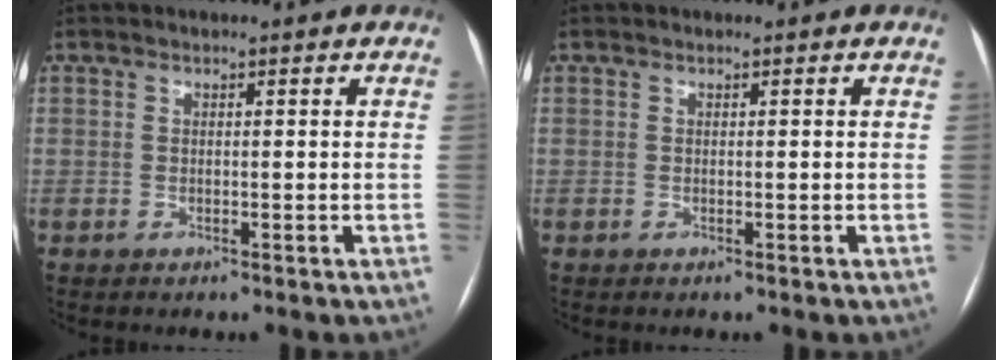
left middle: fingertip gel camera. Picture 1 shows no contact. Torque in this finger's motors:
{"motor_torque": [0.04, 0.05, 0.01, 0.00]}